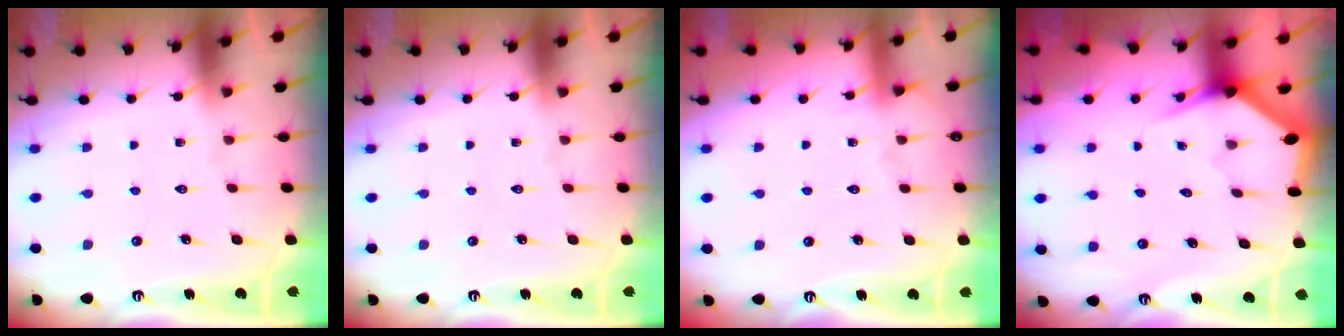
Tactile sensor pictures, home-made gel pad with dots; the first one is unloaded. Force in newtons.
{"total": 0.0}
{"total": 2.9, "press": 2.9, "slide": 0.4}
{"total": 2.9, "press": 2.9, "slide": 0.1}